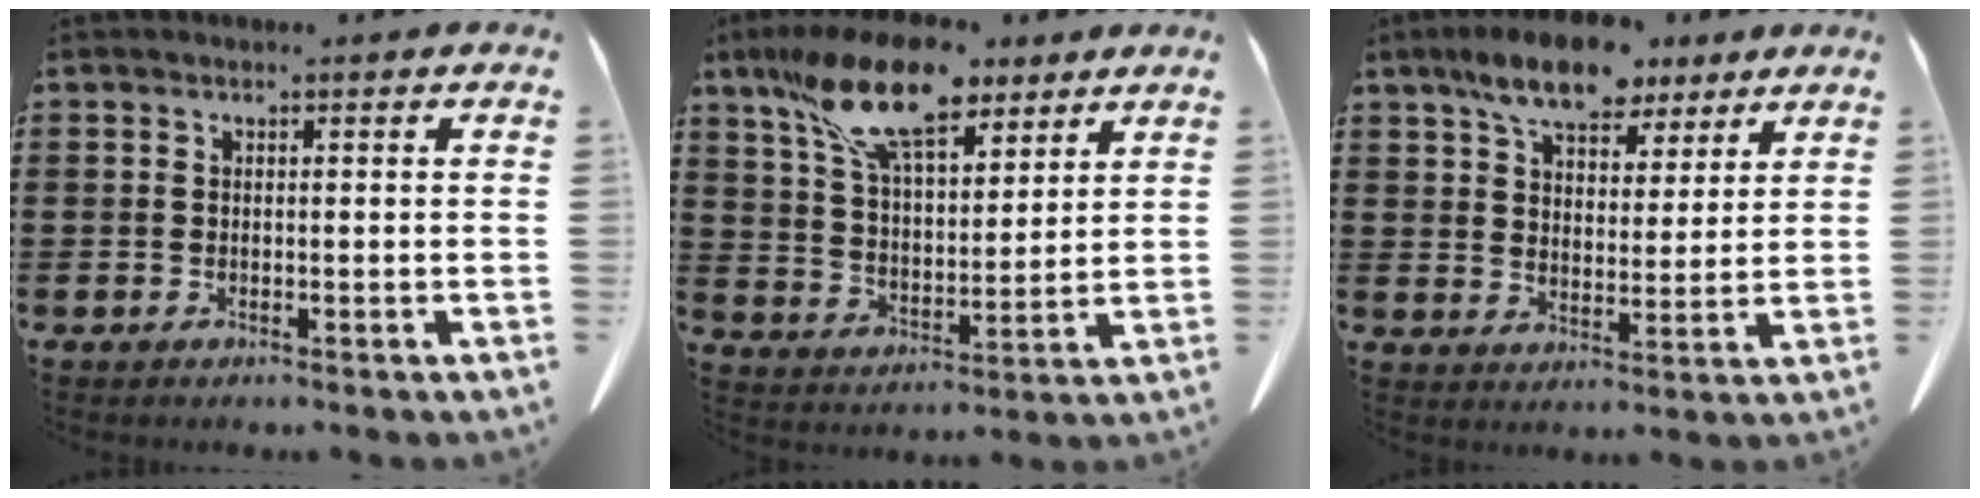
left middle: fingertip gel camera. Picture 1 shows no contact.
{"total": 14.6, "force": [9.8, 5.5, 9.3], "torque": [-0.196, -0.016, 0.179]}
{"total": 9.4, "force": [7.3, 3.6, 4.7], "torque": [-0.101, -0.013, 0.133]}